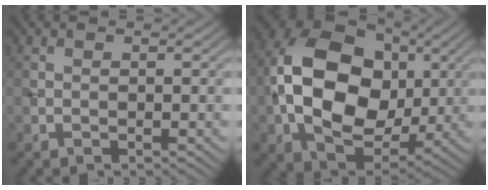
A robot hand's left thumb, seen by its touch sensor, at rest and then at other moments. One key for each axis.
{"total": 17.0, "fx": 0.5, "fy": 12.1, "fz": 11.9, "tx": -0.248, "ty": 0.005, "tz": 0.010}